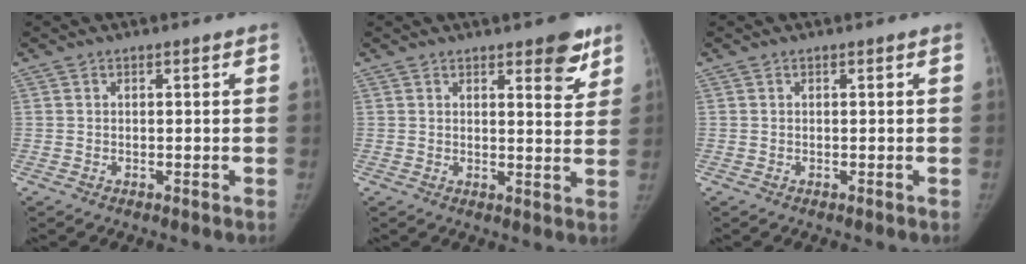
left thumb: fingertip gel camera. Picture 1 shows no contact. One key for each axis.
{"total": 6.6, "fx": 4.3, "fy": 2.3, "fz": 4.5, "tx": -0.032, "ty": -0.024, "tz": 0.050}
{"total": 0.0}